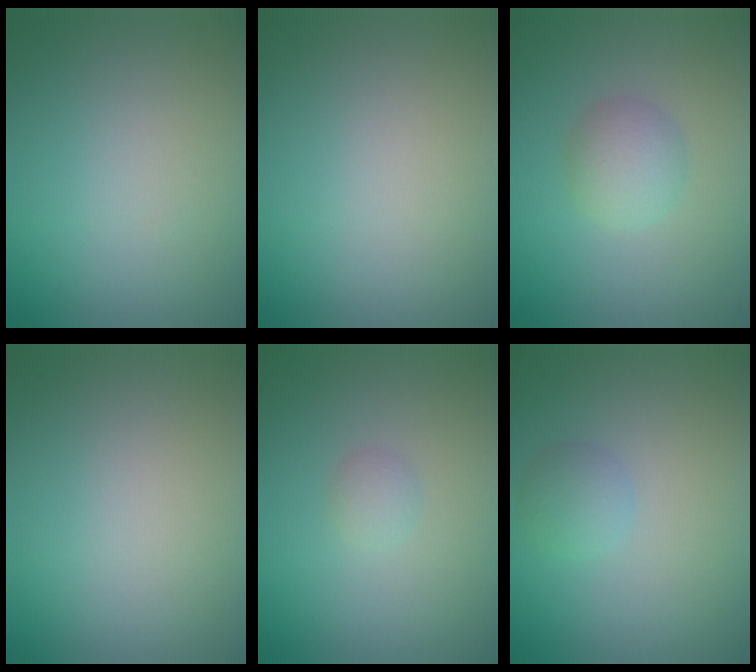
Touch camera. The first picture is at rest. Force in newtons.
{"total": 0.0}
{"total": 2.7, "press": 2.7, "slide": 0.0}
{"total": 0.0}
{"total": 1.0, "press": 1.0, "slide": 0.0}
{"total": 1.5, "press": 1.5, "slide": 0.0}